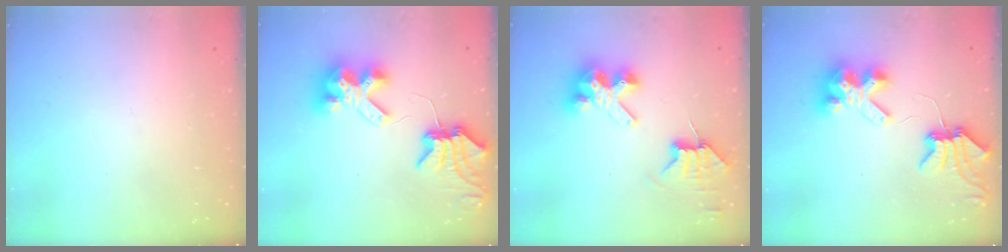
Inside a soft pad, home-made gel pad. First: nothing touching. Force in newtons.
{"total": 11.8, "press": 11.7, "slide": 1.3}
{"total": 8.9, "press": 8.9, "slide": 0.9}
{"total": 8.0, "press": 8.0, "slide": 1.0}